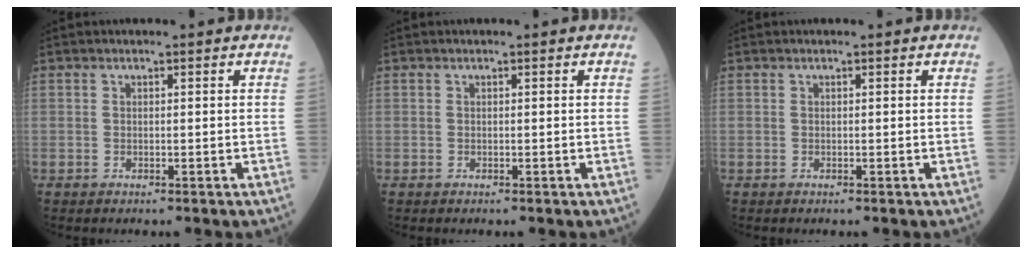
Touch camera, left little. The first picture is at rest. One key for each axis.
{"total": 0.0}
{"total": 0.0}